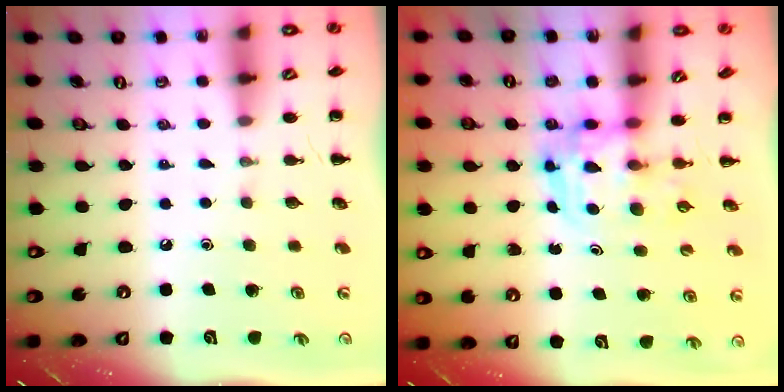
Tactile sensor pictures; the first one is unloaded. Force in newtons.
{"total": 3.4, "press": 3.4, "slide": 0.6}